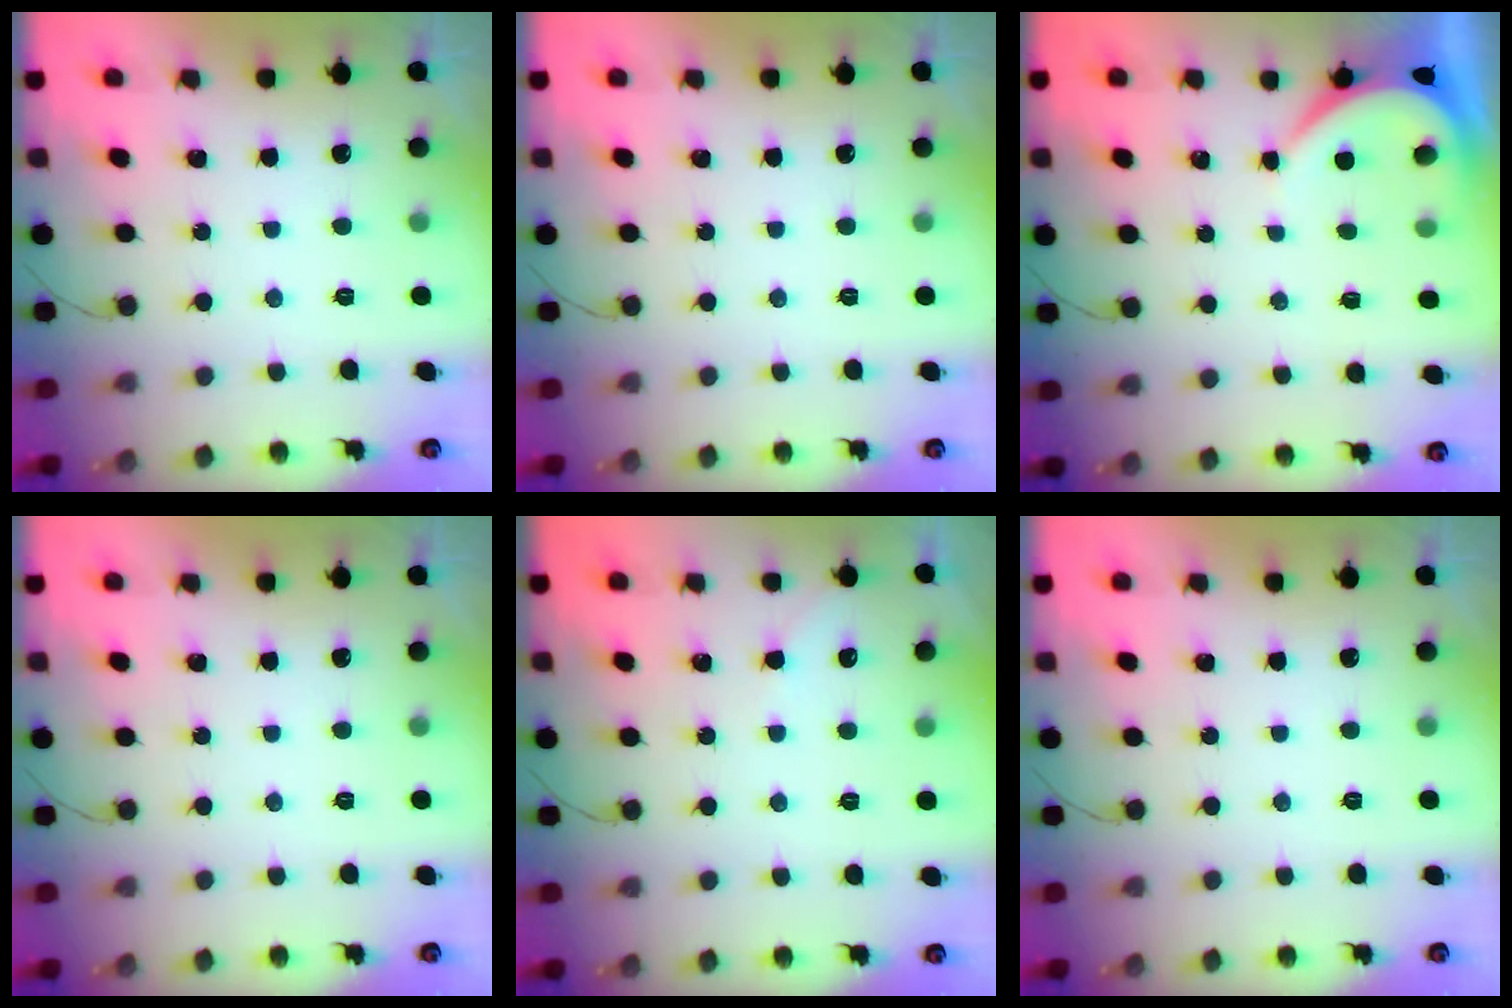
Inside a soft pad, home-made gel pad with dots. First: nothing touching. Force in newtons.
{"total": 0.0}
{"total": 3.9, "press": 3.9, "slide": 0.6}
{"total": 0.0}
{"total": 2.2, "press": 2.2, "slide": 0.3}
{"total": 0.0}